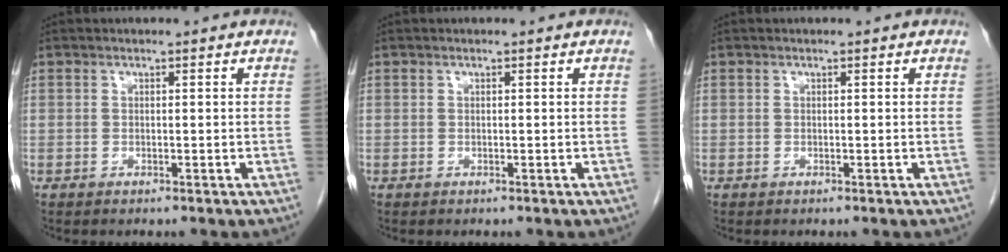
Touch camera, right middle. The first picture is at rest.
{"total": 0.0}
{"total": 0.0}